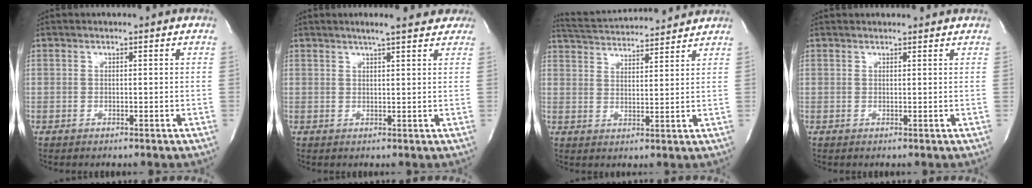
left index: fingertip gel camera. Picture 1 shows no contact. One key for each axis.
{"total": 7.6, "fx": 6.3, "fy": 1.4, "fz": 4.0, "tx": -0.050, "ty": 0.013, "tz": 0.070}
{"total": 12.7, "fx": 12.1, "fy": 1.2, "fz": 3.5, "tx": -0.071, "ty": 0.024, "tz": 0.181}
{"total": 3.6, "fx": 3.5, "fy": 0.4, "fz": 0.7, "tx": -0.010, "ty": 0.021, "tz": 0.041}